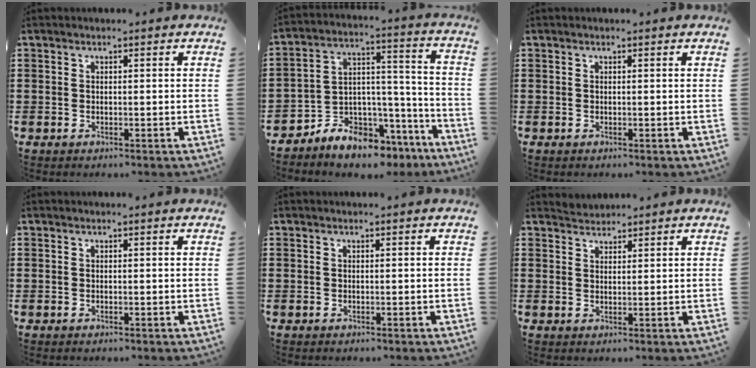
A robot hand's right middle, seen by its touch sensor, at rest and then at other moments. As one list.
[{"total": 7.6, "force": [-7.2, 2.5, 0.2], "torque": [-0.010, 0.011, -0.140]}, {"total": 0.0}, {"total": 0.0}, {"total": 0.0}, {"total": 1.8, "force": [1.7, 0.2, -0.5], "torque": [0.003, 0.001, 0.034]}]